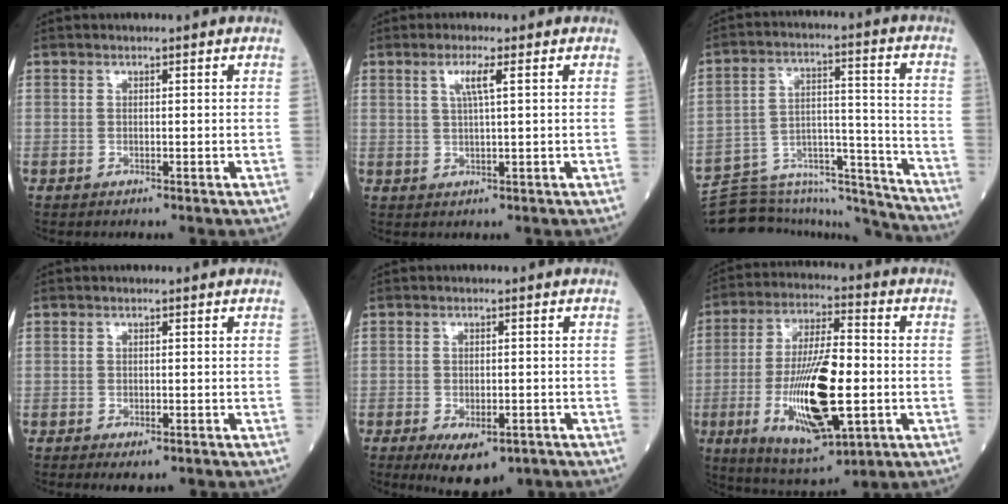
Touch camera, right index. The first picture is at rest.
{"total": 3.1, "force": [1.3, -0.3, 2.8], "torque": [-0.058, 0.003, 0.026]}
{"total": 20.1, "force": [-19.5, 3.3, 4.0], "torque": [-0.074, 0.045, -0.288]}
{"total": 2.1, "force": [-1.4, 0.7, 1.4], "torque": [-0.018, -0.003, -0.012]}
{"total": 7.3, "force": [-4.6, 2.9, 4.8], "torque": [-0.068, -0.009, -0.063]}
{"total": 17.1, "force": [-3.7, 4.3, 16.1], "torque": [-0.309, -0.013, -0.054]}